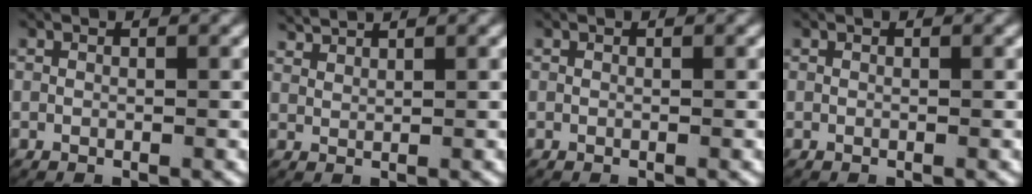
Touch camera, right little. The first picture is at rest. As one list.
[{"total": 2.4, "force": [2.1, 0.7, 0.9], "torque": [-0.012, 0.003, 0.041]}, {"total": 0.0}, {"total": 0.0}]